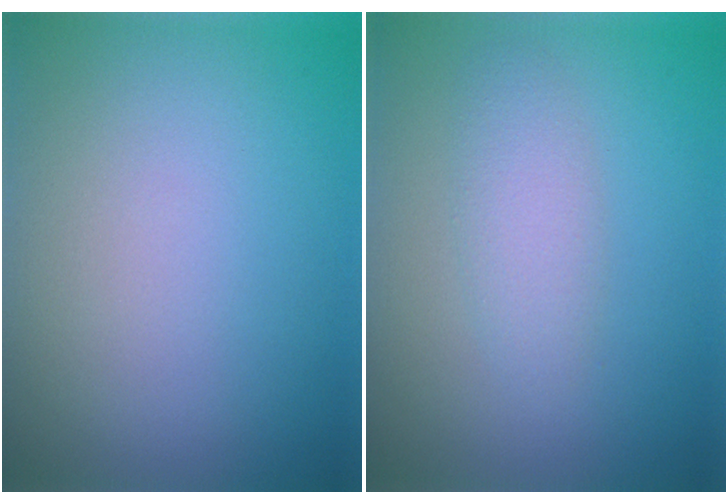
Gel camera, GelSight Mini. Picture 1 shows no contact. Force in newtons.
{"total": 2.3, "press": 2.3, "slide": 0.0}